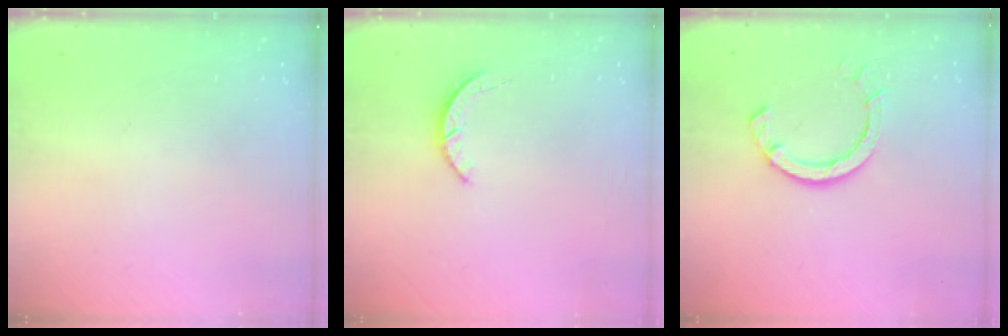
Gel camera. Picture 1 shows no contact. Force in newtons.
{"total": 2.2, "press": 2.2, "slide": 0.4}
{"total": 5.5, "press": 5.5, "slide": 0.2}